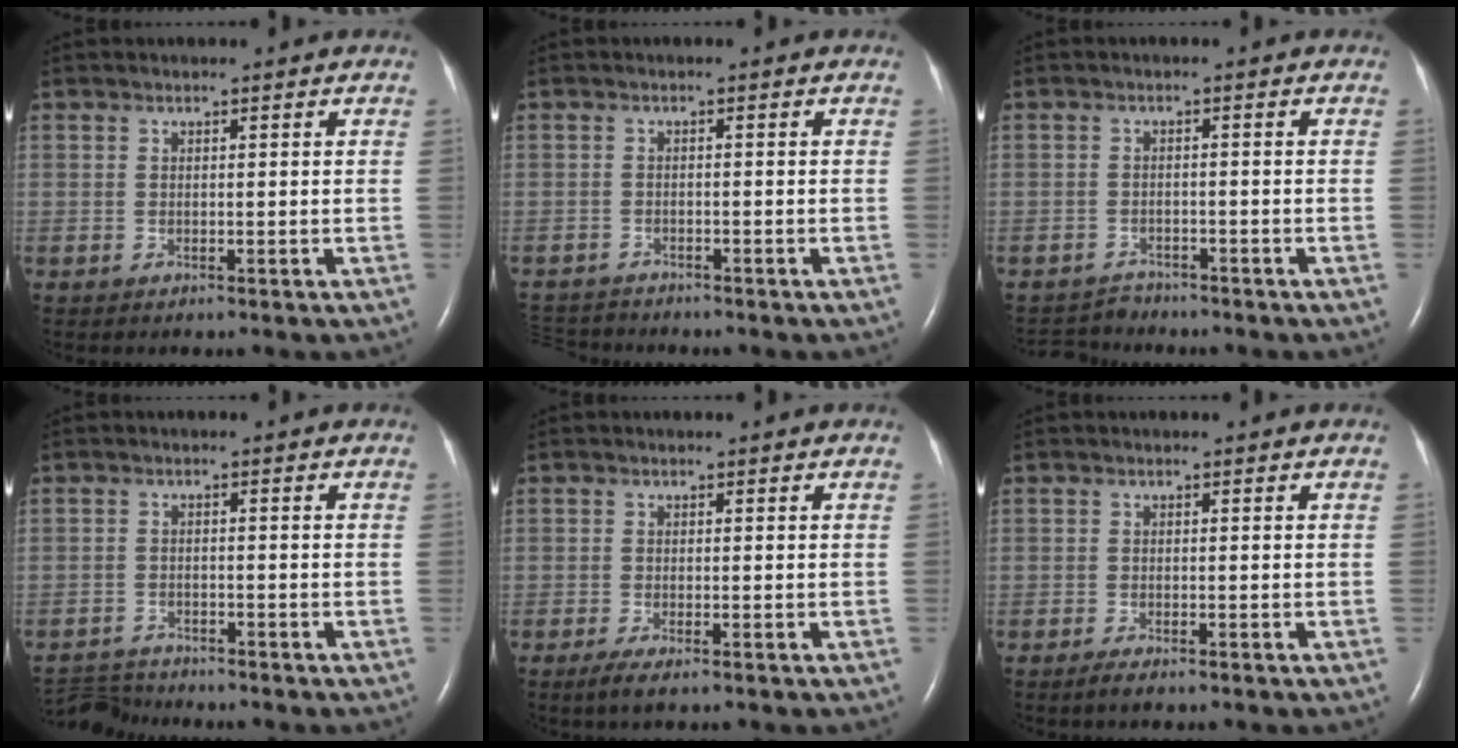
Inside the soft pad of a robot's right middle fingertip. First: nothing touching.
{"total": 4.5, "force": [-4.4, 0.9, 0.2], "torque": [-0.005, -0.015, -0.077]}
{"total": 3.1, "force": [-2.8, 0.6, -1.0], "torque": [0.012, -0.010, -0.047]}
{"total": 4.7, "force": [-4.7, 0.1, -0.5], "torque": [0.004, -0.010, -0.086]}
{"total": 2.0, "force": [-1.2, 0.2, 1.5], "torque": [-0.037, -0.007, -0.028]}
{"total": 1.4, "force": [-1.1, 0.1, 0.9], "torque": [-0.025, -0.005, -0.021]}